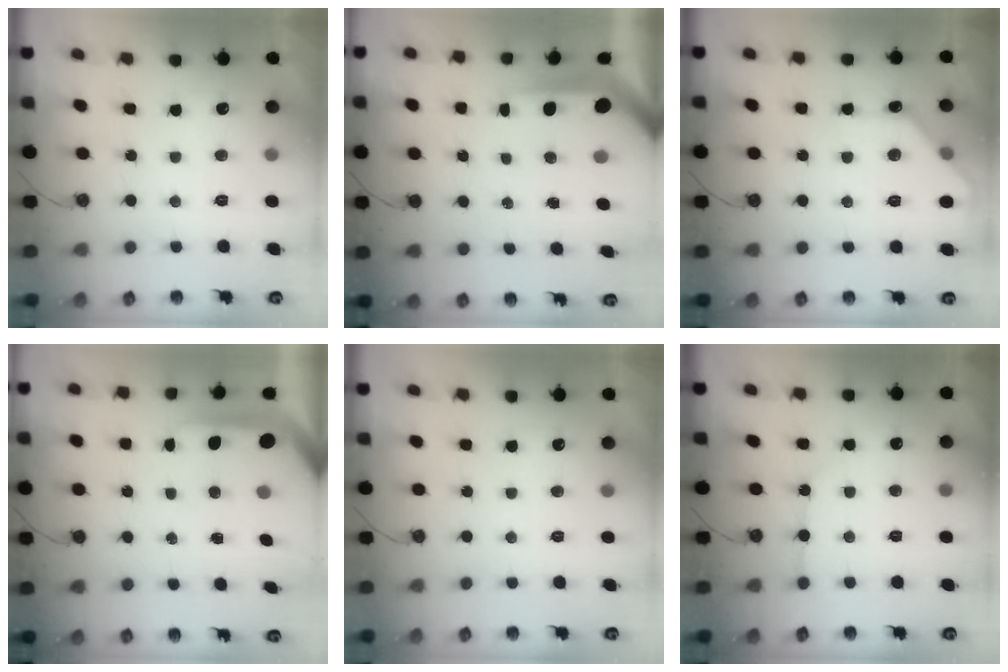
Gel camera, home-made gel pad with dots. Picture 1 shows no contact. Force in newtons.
{"total": 7.8, "press": 7.8, "slide": 0.5}
{"total": 9.8, "press": 9.8, "slide": 0.2}
{"total": 6.7, "press": 6.7, "slide": 0.3}
{"total": 0.0}
{"total": 3.5, "press": 3.5, "slide": 0.5}